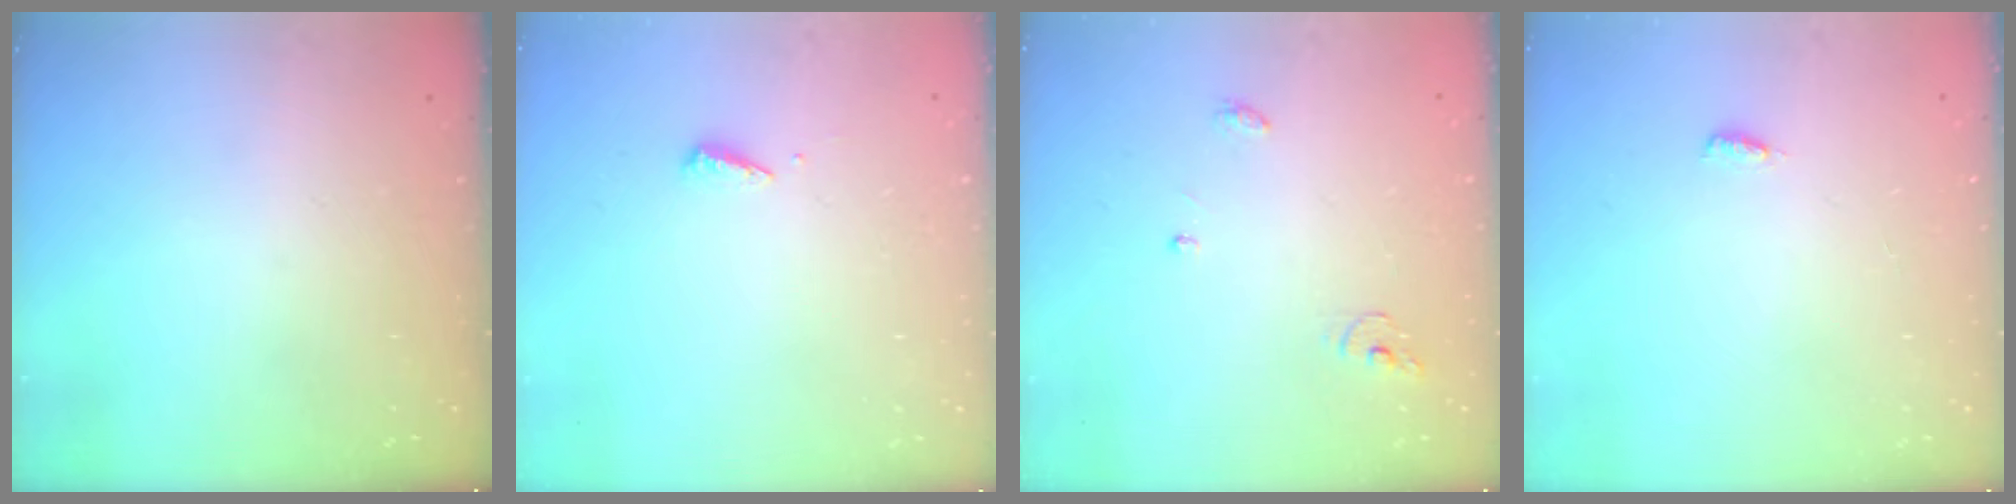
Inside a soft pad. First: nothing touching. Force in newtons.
{"total": 2.5, "press": 2.5, "slide": 0.1}
{"total": 3.9, "press": 3.9, "slide": 0.2}
{"total": 3.7, "press": 3.3, "slide": 1.7}